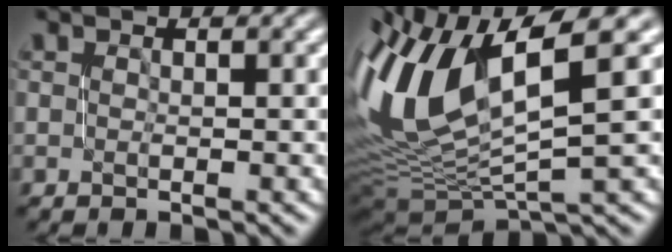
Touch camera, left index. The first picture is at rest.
{"total": 11.2, "force": [3.5, 4.5, 9.6], "torque": [-0.208, 0.005, 0.070]}